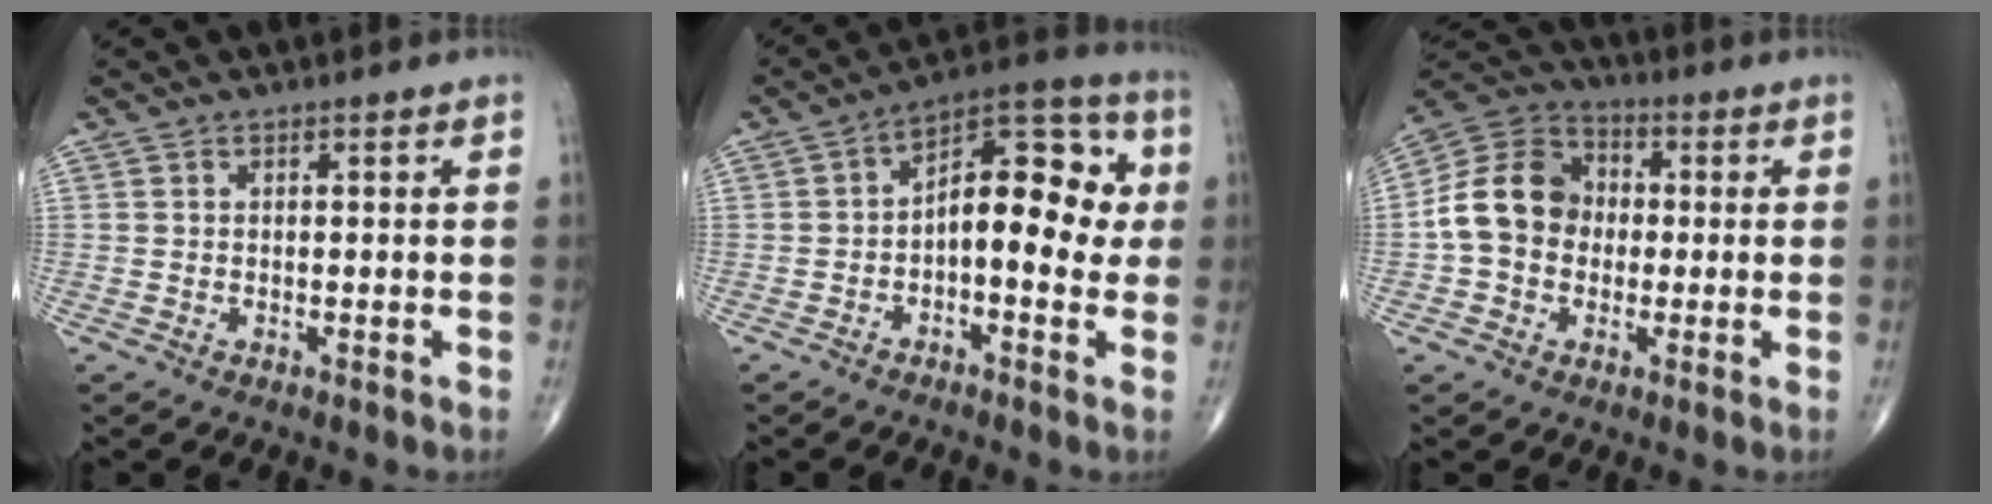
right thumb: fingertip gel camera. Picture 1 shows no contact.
{"total": 14.1, "force": [0.0, 7.2, 12.1], "torque": [-0.138, 0.040, -0.012]}
{"total": 12.3, "force": [-0.5, 10.1, 7.0], "torque": [-0.115, 0.037, -0.021]}